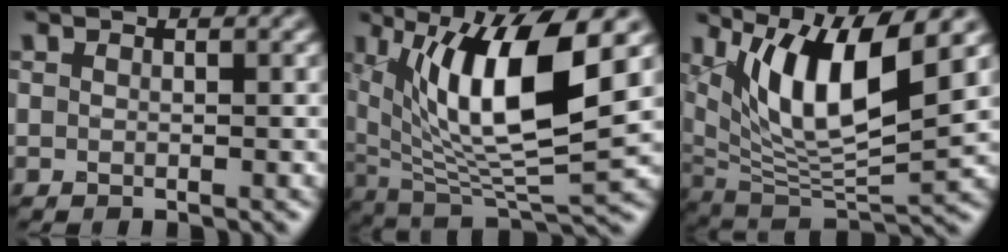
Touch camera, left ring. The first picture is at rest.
{"total": 11.6, "force": [4.0, 3.2, 10.4], "torque": [-0.181, -0.005, 0.080]}
{"total": 9.9, "force": [4.2, 3.0, 8.5], "torque": [-0.149, -0.012, 0.081]}